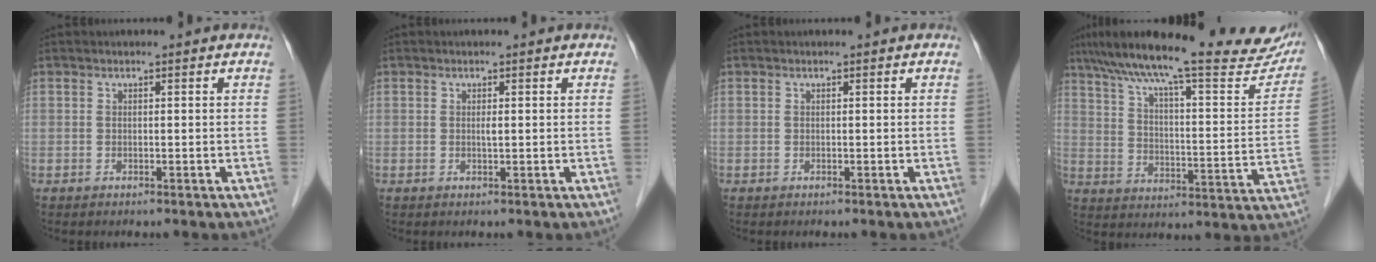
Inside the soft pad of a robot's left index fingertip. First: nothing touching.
{"total": 0.7, "force": [-0.2, 0.0, 0.7], "torque": [-0.015, -0.006, -0.004]}
{"total": 0.0}
{"total": 29.4, "force": [24.2, 4.8, 15.9], "torque": [-0.250, -0.021, 0.318]}